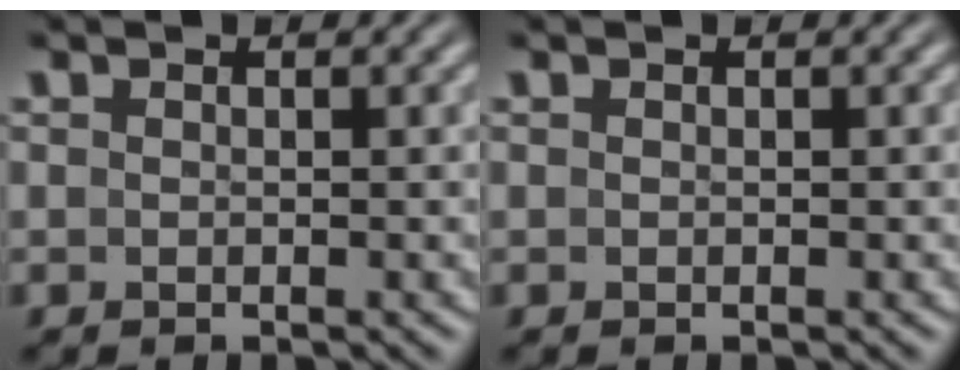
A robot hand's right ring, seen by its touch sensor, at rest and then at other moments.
{"total": 0.0}